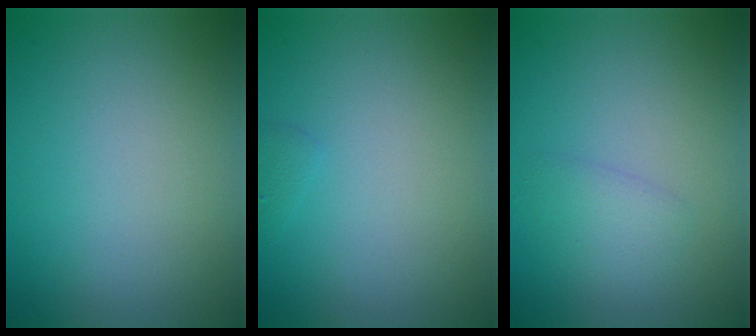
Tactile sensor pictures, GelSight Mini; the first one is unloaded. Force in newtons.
{"total": 0.6, "press": 0.5, "slide": 0.0}
{"total": 1.5, "press": 1.5, "slide": 0.1}